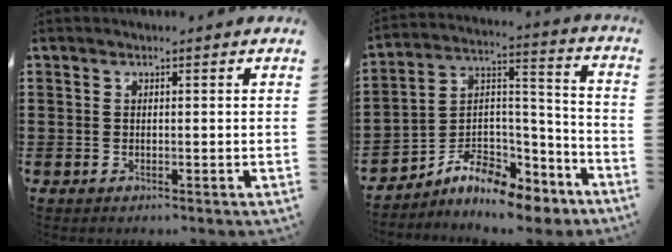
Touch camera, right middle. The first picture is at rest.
{"total": 8.8, "force": [-7.8, 2.3, 3.1], "torque": [-0.059, 0.013, -0.156]}